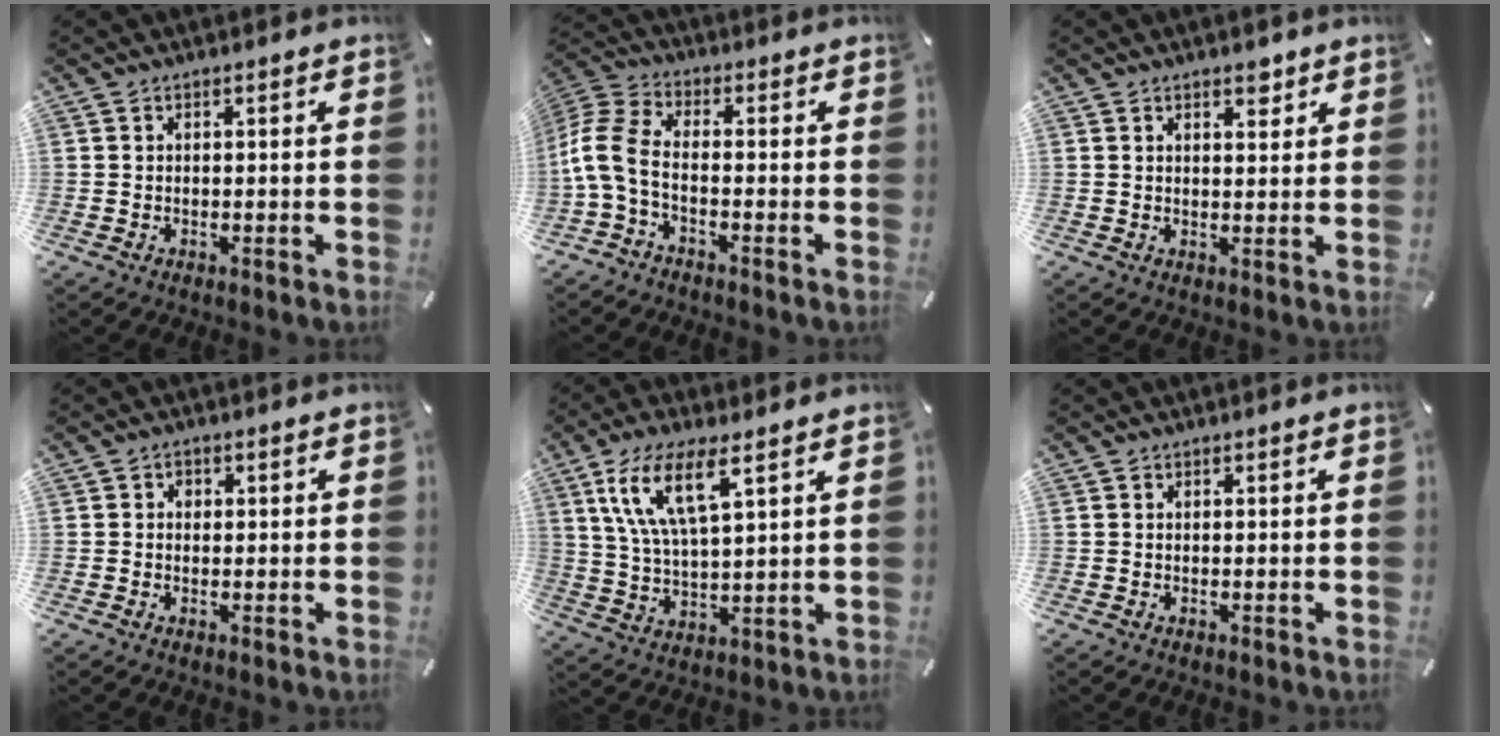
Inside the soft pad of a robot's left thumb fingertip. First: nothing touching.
{"total": 7.9, "force": [-2.3, 4.0, 6.4], "torque": [-0.156, -0.009, -0.047]}
{"total": 3.2, "force": [2.3, 1.7, 1.4], "torque": [-0.006, -0.009, 0.037]}
{"total": 1.3, "force": [0.1, 1.3, 0.4], "torque": [-0.002, 0.006, -0.003]}
{"total": 11.8, "force": [6.6, 3.8, 9.1], "torque": [-0.204, -0.009, 0.117]}
{"total": 0.0}